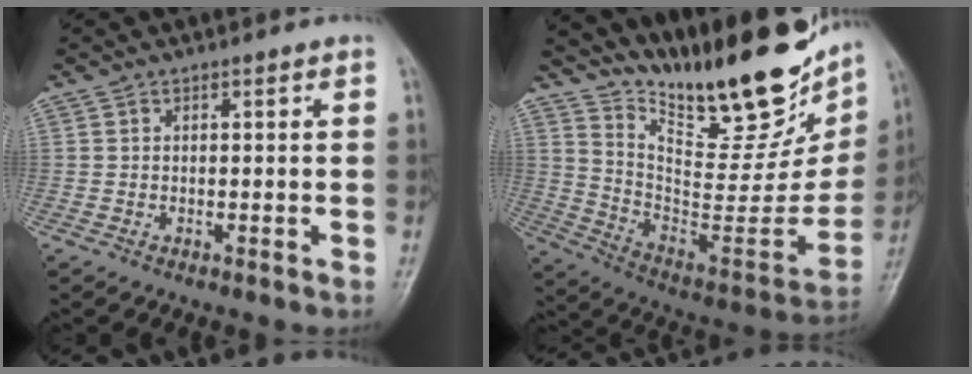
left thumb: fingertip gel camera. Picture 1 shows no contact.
{"total": 29.4, "force": [21.0, 9.3, 18.5], "torque": [-0.247, -0.108, 0.328]}